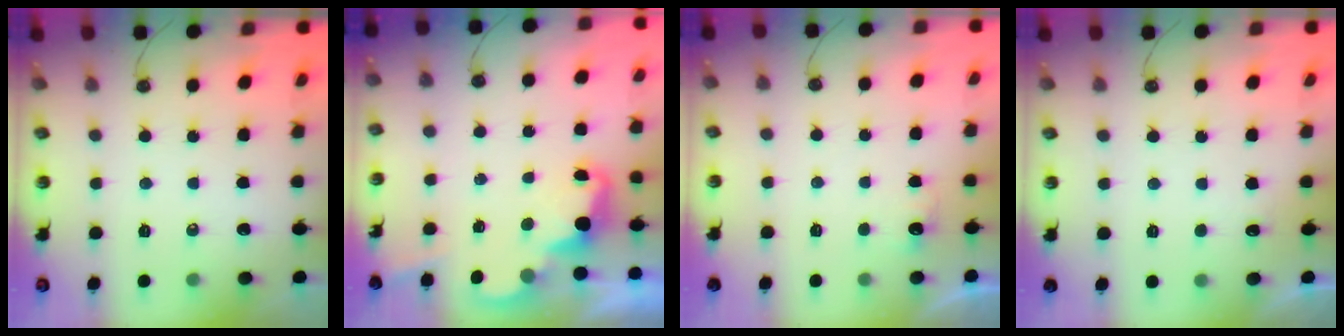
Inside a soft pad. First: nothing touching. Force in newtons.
{"total": 2.5, "press": 2.5, "slide": 0.6}
{"total": 2.2, "press": 2.0, "slide": 0.9}
{"total": 2.6, "press": 2.4, "slide": 1.0}